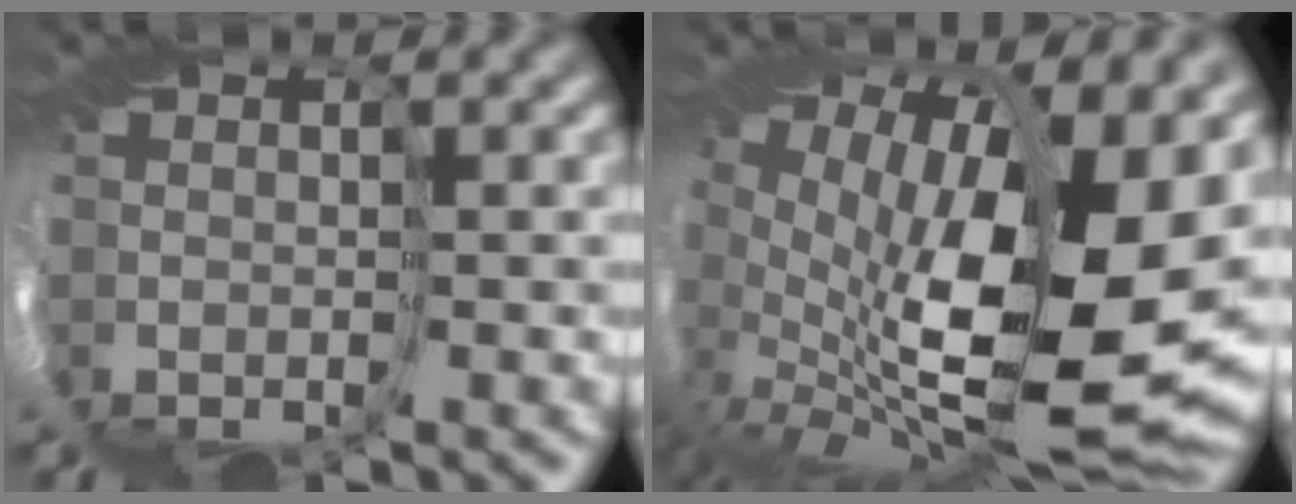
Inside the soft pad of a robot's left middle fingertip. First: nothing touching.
{"total": 13.9, "force": [1.9, 5.3, 12.7], "torque": [-0.225, -0.040, 0.052]}